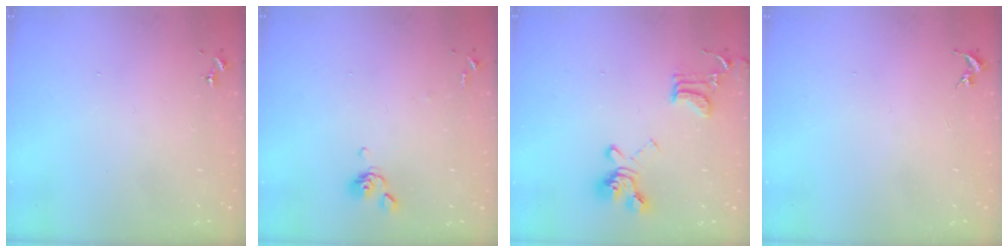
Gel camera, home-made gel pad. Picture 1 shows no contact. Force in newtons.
{"total": 6.4, "press": 6.2, "slide": 1.5}
{"total": 16.4, "press": 16.3, "slide": 1.5}
{"total": 0.0}